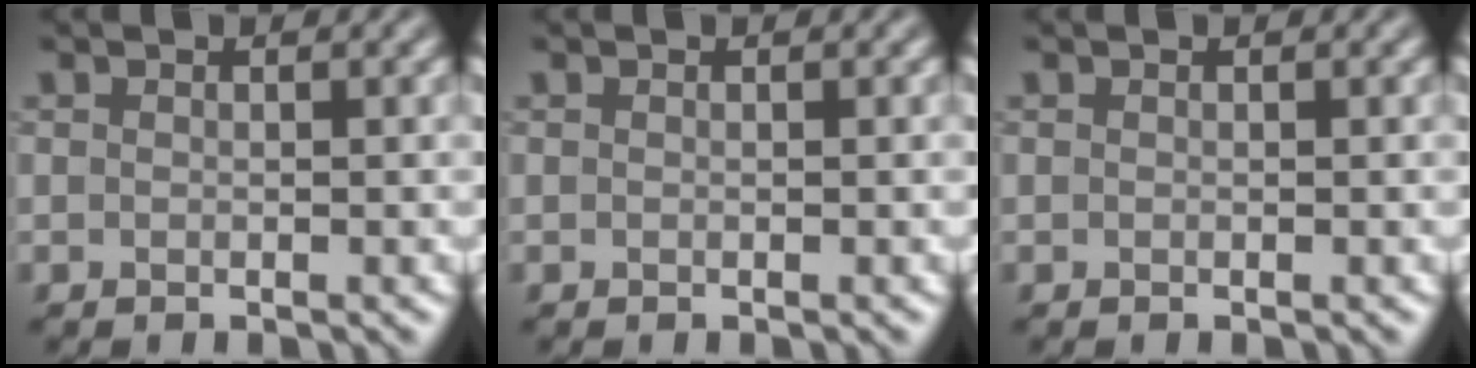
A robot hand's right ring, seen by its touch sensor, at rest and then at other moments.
{"total": 0.0}
{"total": 0.0}